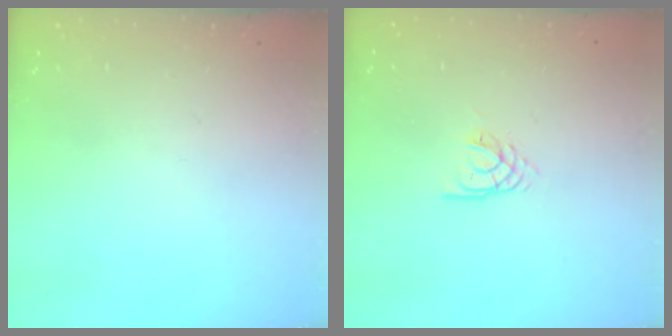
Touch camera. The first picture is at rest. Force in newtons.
{"total": 3.2, "press": 3.1, "slide": 0.4}